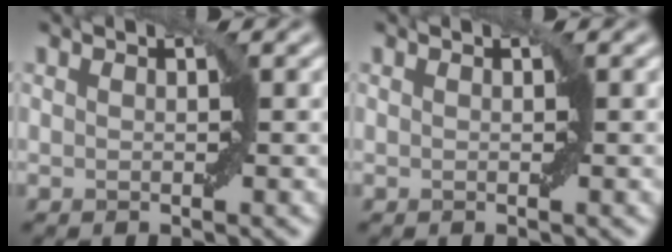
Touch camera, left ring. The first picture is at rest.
{"total": 0.0}